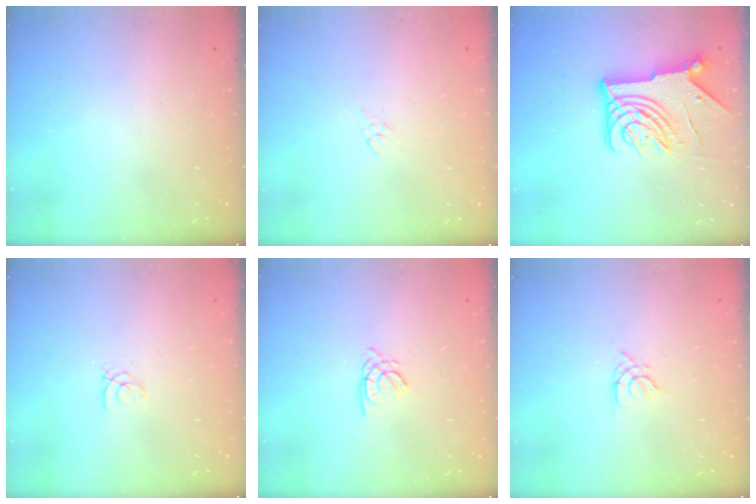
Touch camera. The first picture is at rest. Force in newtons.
{"total": 2.7, "press": 2.5, "slide": 0.9}
{"total": 16.1, "press": 16.0, "slide": 1.8}
{"total": 1.0, "press": 1.0, "slide": 0.1}
{"total": 1.5, "press": 1.5, "slide": 0.1}
{"total": 1.3, "press": 1.3, "slide": 0.3}